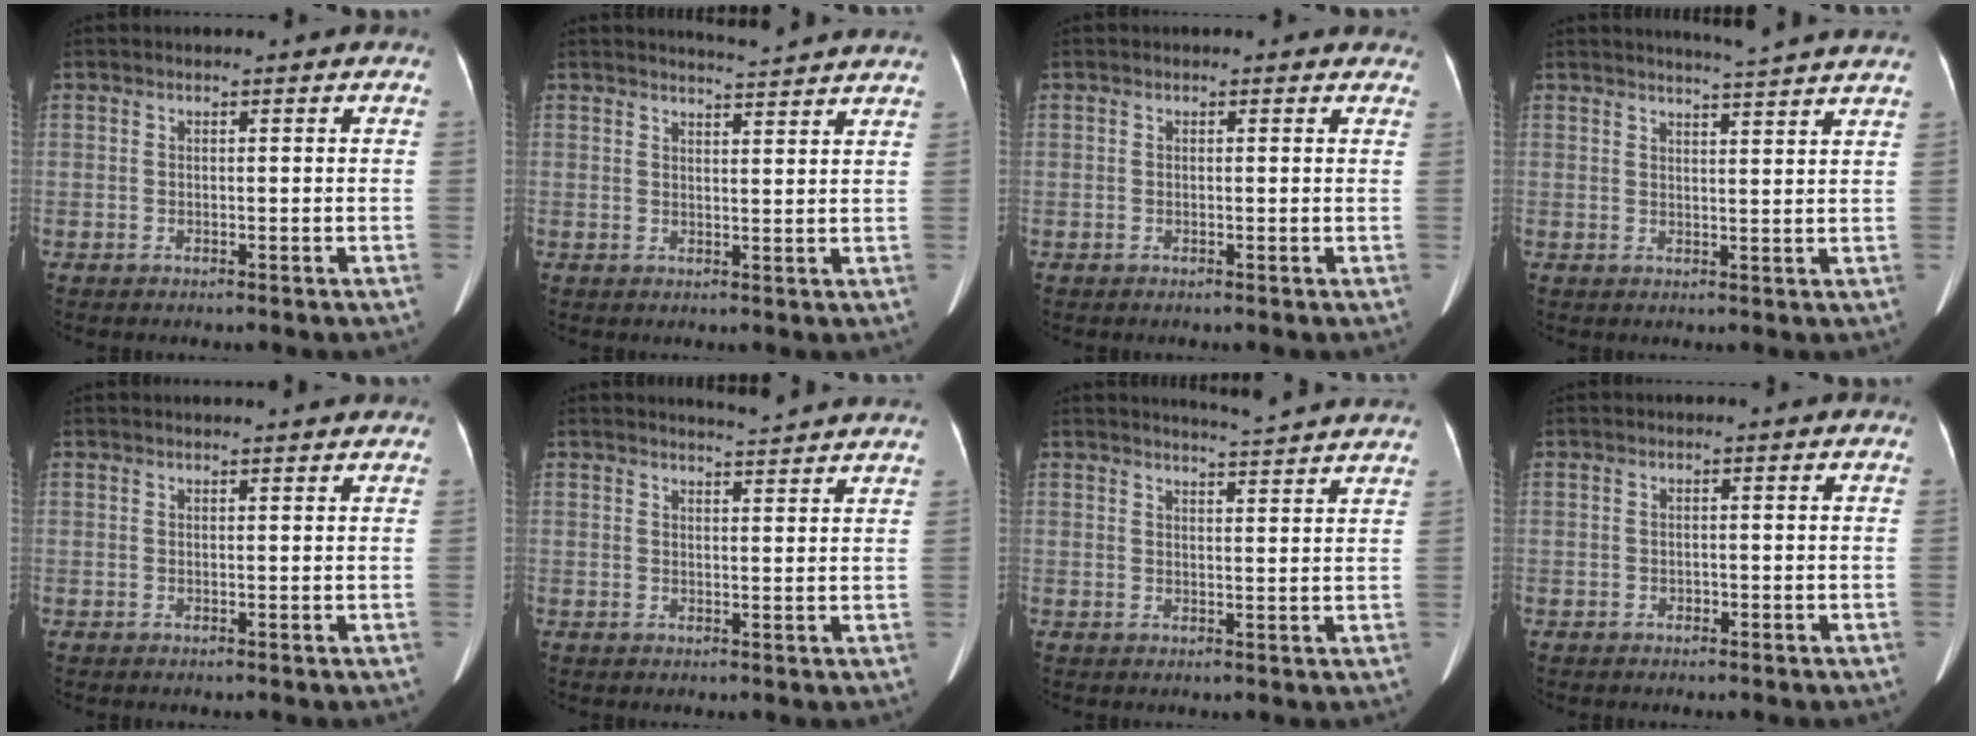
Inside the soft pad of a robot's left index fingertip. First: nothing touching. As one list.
[{"total": 6.2, "force": [6.1, -0.6, 1.3], "torque": [-0.025, 0.005, 0.067]}, {"total": 0.9, "force": [0.7, 0.6, 0.1], "torque": [0.000, -0.004, -0.007]}, {"total": 9.1, "force": [8.5, -1.3, 2.8], "torque": [-0.043, -0.008, 0.094]}, {"total": 3.3, "force": [3.2, -0.1, 1.0], "torque": [-0.016, 0.012, 0.036]}, {"total": 5.6, "force": [5.4, -0.5, 1.1], "torque": [-0.023, 0.005, 0.059]}, {"total": 9.0, "force": [8.7, -1.0, 2.1], "torque": [-0.036, -0.008, 0.096]}, {"total": 0.5, "force": [-0.3, 0.4, 0.2], "torque": [-0.002, 0.003, -0.006]}]